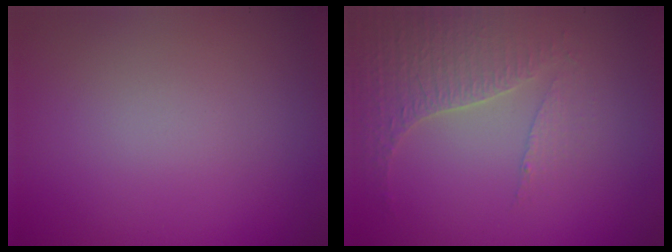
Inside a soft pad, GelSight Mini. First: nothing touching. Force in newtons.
{"total": 3.3, "press": 3.0, "slide": 1.6}